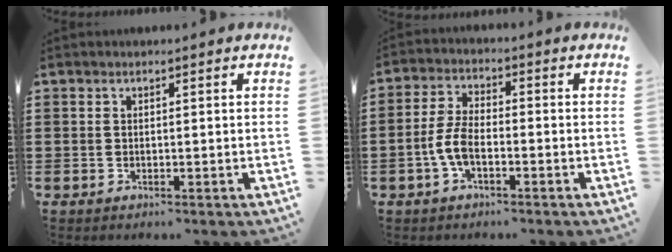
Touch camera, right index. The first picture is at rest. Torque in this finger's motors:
{"motor_torque": [1.17, 0.97, 0.16, 0.07]}